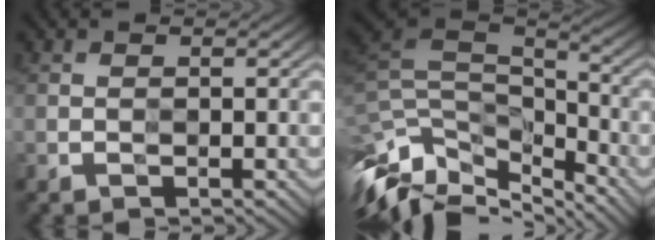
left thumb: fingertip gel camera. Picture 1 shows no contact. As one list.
[{"total": 12.7, "force": [-6.6, 6.1, 9.0], "torque": [-0.236, -0.007, -0.113]}]